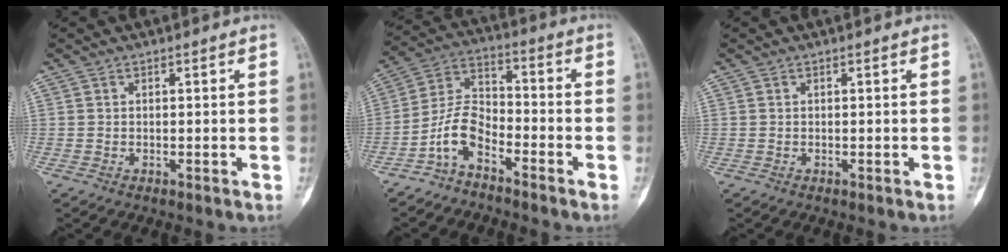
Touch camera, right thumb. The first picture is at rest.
{"total": 8.0, "force": [-5.1, 3.7, 4.9], "torque": [-0.099, 0.059, -0.112]}
{"total": 0.0}